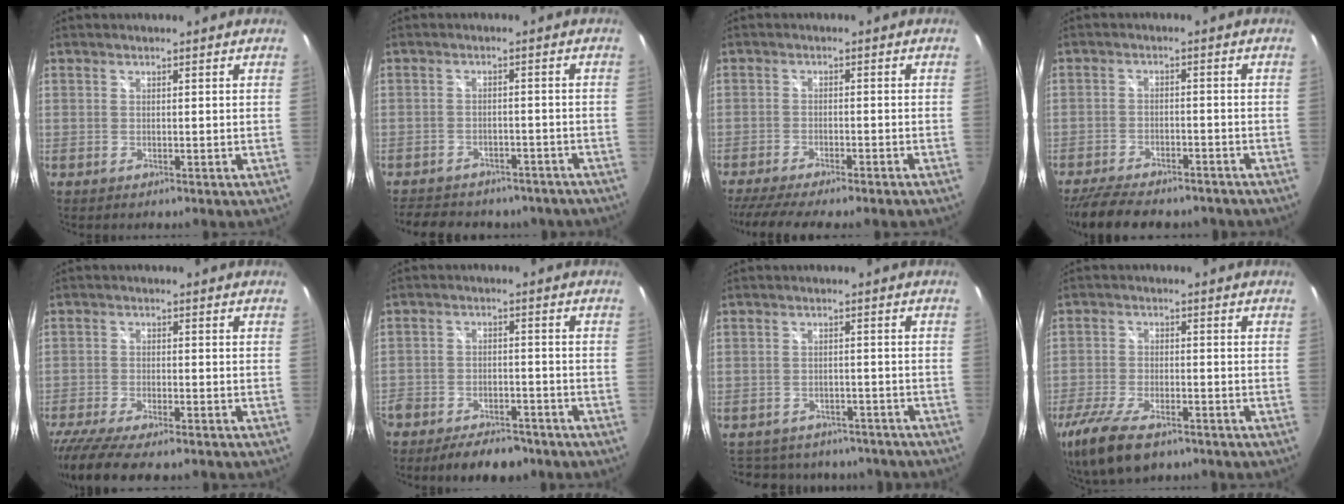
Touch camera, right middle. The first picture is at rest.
{"total": 15.5, "force": [-12.5, 6.9, 6.0], "torque": [-0.133, -0.002, -0.159]}
{"total": 11.2, "force": [-9.5, 0.8, 5.8], "torque": [-0.127, -0.036, -0.147]}
{"total": 14.6, "force": [-12.0, 4.7, 7.0], "torque": [-0.147, -0.030, -0.179]}
{"total": 11.4, "force": [-9.4, 2.1, 6.0], "torque": [-0.141, -0.048, -0.162]}
{"total": 12.7, "force": [-9.5, 6.3, 5.5], "torque": [-0.142, -0.004, -0.142]}
{"total": 17.0, "force": [-14.0, 7.6, 6.0], "torque": [-0.130, 0.009, -0.176]}
{"total": 13.6, "force": [-9.2, 5.4, 8.4], "torque": [-0.198, -0.045, -0.167]}